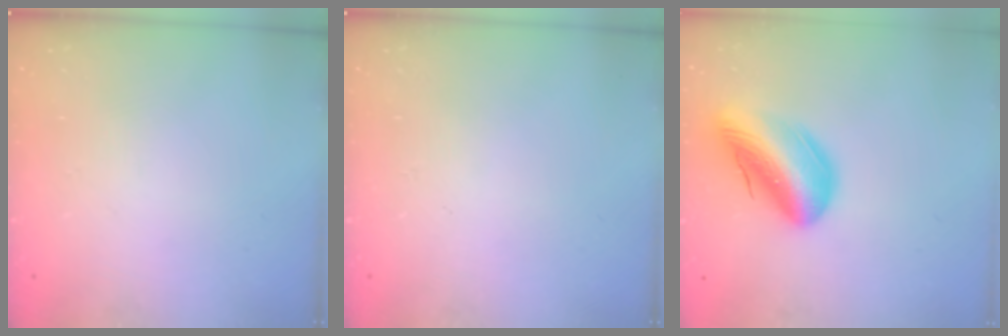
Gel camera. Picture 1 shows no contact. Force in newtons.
{"total": 0.0}
{"total": 16.0, "press": 15.5, "slide": 4.1}